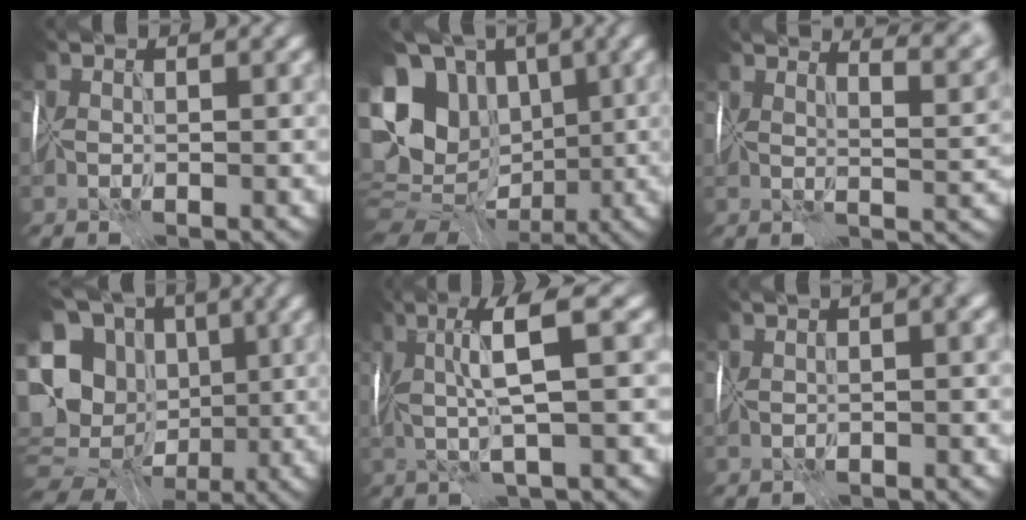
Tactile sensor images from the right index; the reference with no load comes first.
{"total": 15.6, "force": [1.8, 12.4, 9.3], "torque": [-0.190, 0.008, 0.036]}
{"total": 10.4, "force": [7.9, 3.1, 5.9], "torque": [-0.050, 0.039, 0.071]}
{"total": 14.7, "force": [-0.6, 12.1, 8.3], "torque": [-0.184, 0.005, -0.008]}
{"total": 5.9, "force": [1.5, 0.7, 5.7], "torque": [-0.114, 0.005, 0.027]}
{"total": 6.2, "force": [2.3, 2.6, 5.1], "torque": [-0.045, 0.034, 0.014]}